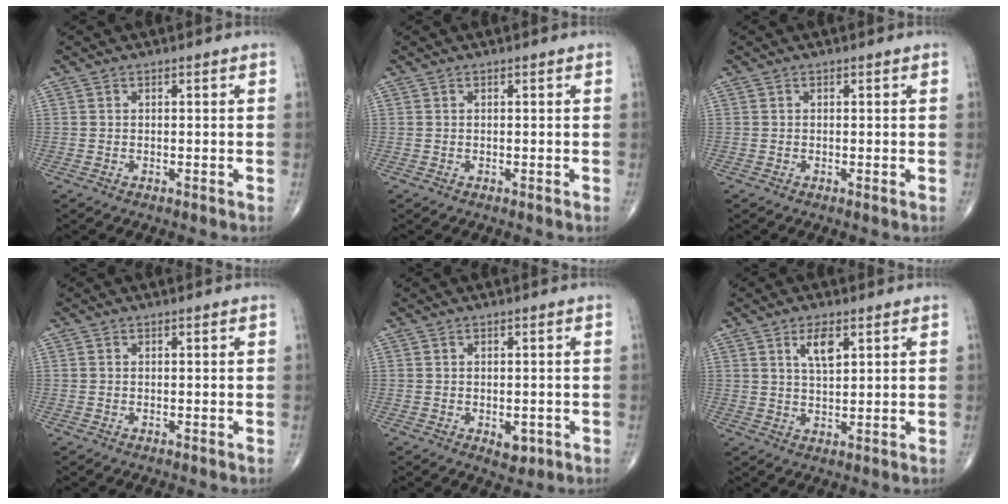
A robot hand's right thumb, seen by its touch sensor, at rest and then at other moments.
{"total": 0.0}
{"total": 0.0}
{"total": 0.0}
{"total": 3.0, "force": [-1.0, 1.8, 2.2], "torque": [-0.017, -0.002, -0.007]}
{"total": 4.9, "force": [2.3, 2.0, 3.8], "torque": [-0.062, -0.013, 0.043]}